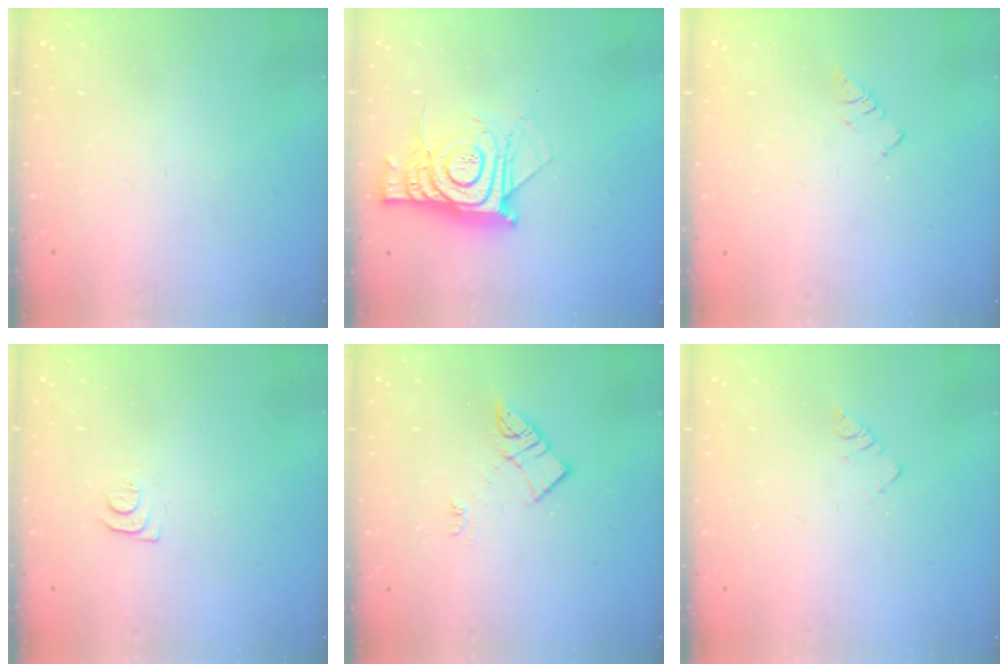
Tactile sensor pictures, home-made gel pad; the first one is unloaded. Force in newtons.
{"total": 14.2, "press": 14.2, "slide": 1.2}
{"total": 2.6, "press": 2.6, "slide": 0.3}
{"total": 4.6, "press": 4.6, "slide": 0.6}
{"total": 6.4, "press": 6.4, "slide": 0.6}
{"total": 2.3, "press": 2.3, "slide": 0.4}